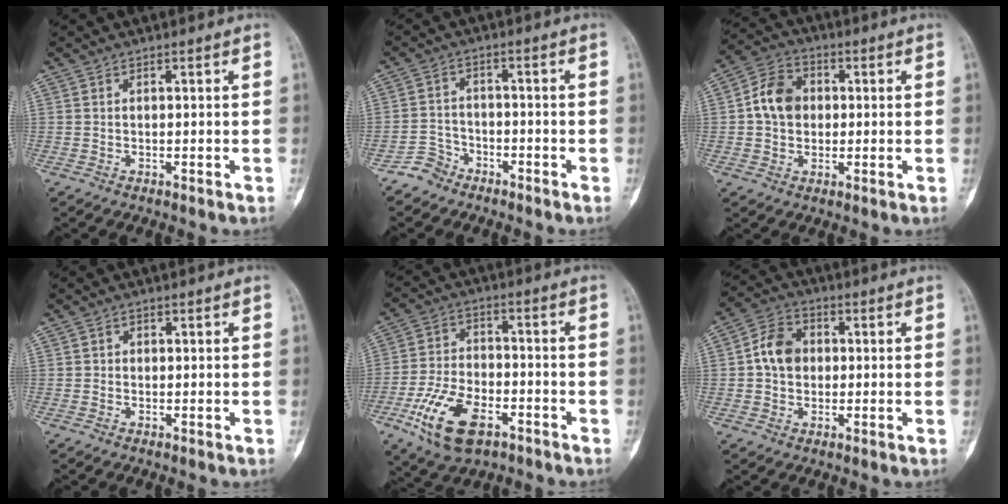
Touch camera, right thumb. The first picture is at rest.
{"total": 4.0, "force": [-3.3, 2.4, -0.3], "torque": [0.019, 0.023, -0.069]}
{"total": 8.6, "force": [0.6, 6.9, 5.1], "torque": [-0.075, 0.019, 0.002]}
{"total": 0.7, "force": [0.1, 0.7, 0.2], "torque": [0.005, 0.003, -0.002]}
{"total": 14.0, "force": [-6.7, 7.3, 9.8], "torque": [-0.182, 0.018, -0.121]}
{"total": 7.6, "force": [0.4, 6.1, 4.6], "torque": [-0.067, 0.017, -0.001]}